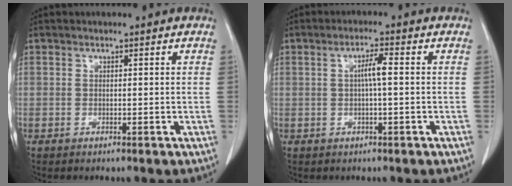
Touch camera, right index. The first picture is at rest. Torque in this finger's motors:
{"motor_torque": [0.41, -0.07, 0.26, 0.07]}